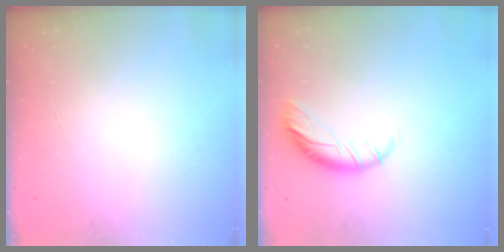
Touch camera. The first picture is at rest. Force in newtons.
{"total": 9.1, "press": 9.1, "slide": 0.9}